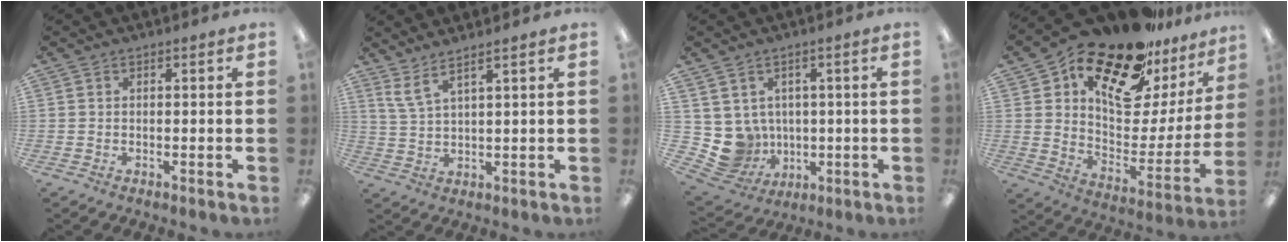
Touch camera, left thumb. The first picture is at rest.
{"total": 4.7, "force": [3.7, 0.4, 3.0], "torque": [-0.067, -0.013, 0.066]}
{"total": 7.4, "force": [1.3, 7.2, 1.2], "torque": [-0.069, -0.022, 0.035]}
{"total": 22.4, "force": [17.1, 9.4, 11.1], "torque": [-0.182, -0.117, 0.292]}